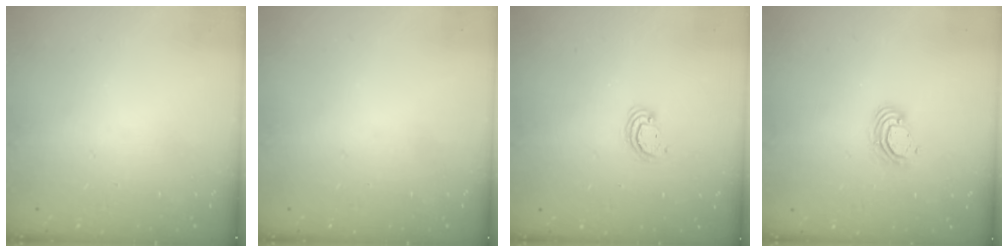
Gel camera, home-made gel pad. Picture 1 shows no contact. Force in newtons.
{"total": 0.0}
{"total": 3.0, "press": 2.9, "slide": 0.3}
{"total": 6.1, "press": 6.1, "slide": 0.5}